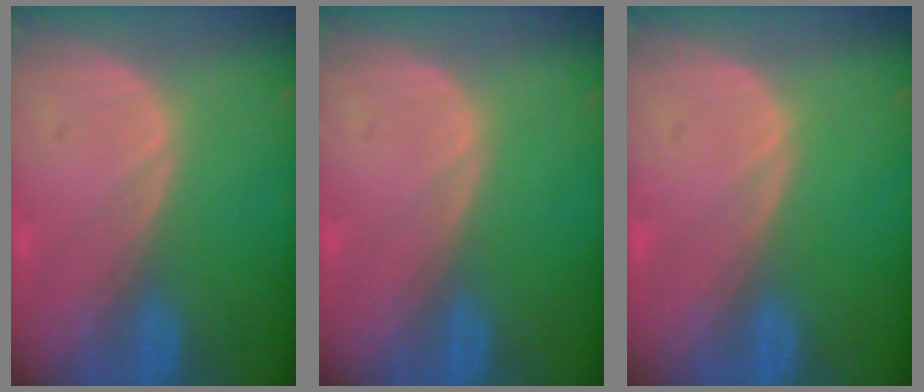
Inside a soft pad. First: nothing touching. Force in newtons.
{"total": 0.0}
{"total": 0.0}